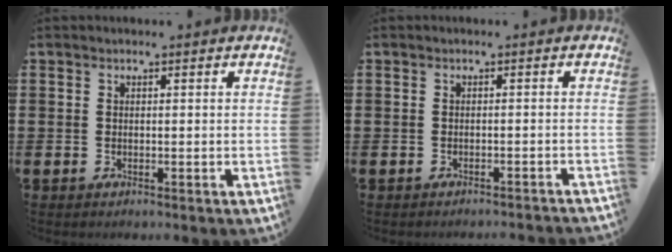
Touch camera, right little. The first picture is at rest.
{"total": 0.9, "force": [-0.9, -0.2, 0.0], "torque": [-0.001, 0.002, -0.018]}